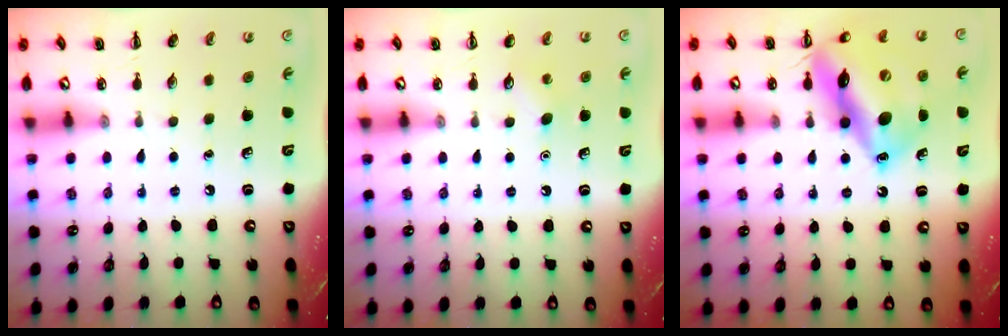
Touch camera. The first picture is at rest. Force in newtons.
{"total": 3.4, "press": 3.3, "slide": 0.7}
{"total": 18.7, "press": 18.5, "slide": 2.3}